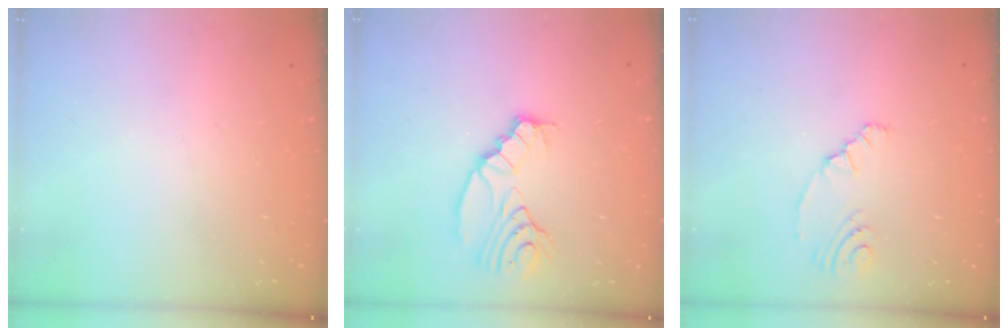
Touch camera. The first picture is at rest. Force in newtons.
{"total": 9.7, "press": 9.7, "slide": 0.8}
{"total": 5.4, "press": 2.2, "slide": 4.9}